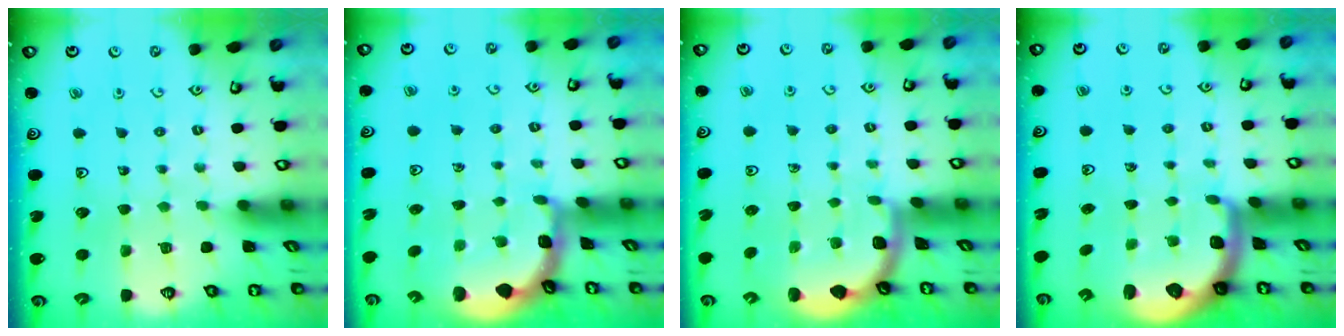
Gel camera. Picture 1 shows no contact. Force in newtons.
{"total": 2.1, "press": 2.1, "slide": 0.4}
{"total": 1.8, "press": 1.8, "slide": 0.2}
{"total": 1.7, "press": 1.6, "slide": 0.4}